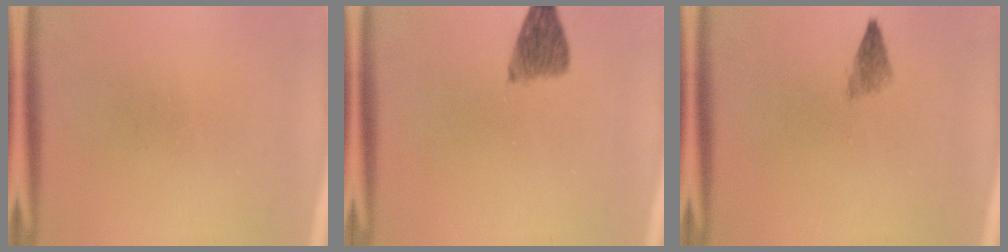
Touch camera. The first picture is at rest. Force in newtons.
{"total": 4.5}
{"total": 1.9}